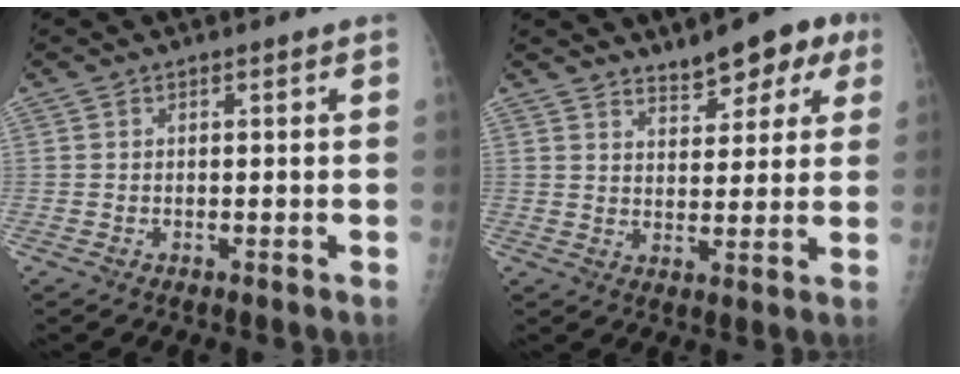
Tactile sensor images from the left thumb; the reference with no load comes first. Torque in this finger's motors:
{"motor_torque": [0.00, 0.13, 0.09, -0.23, 0.02]}